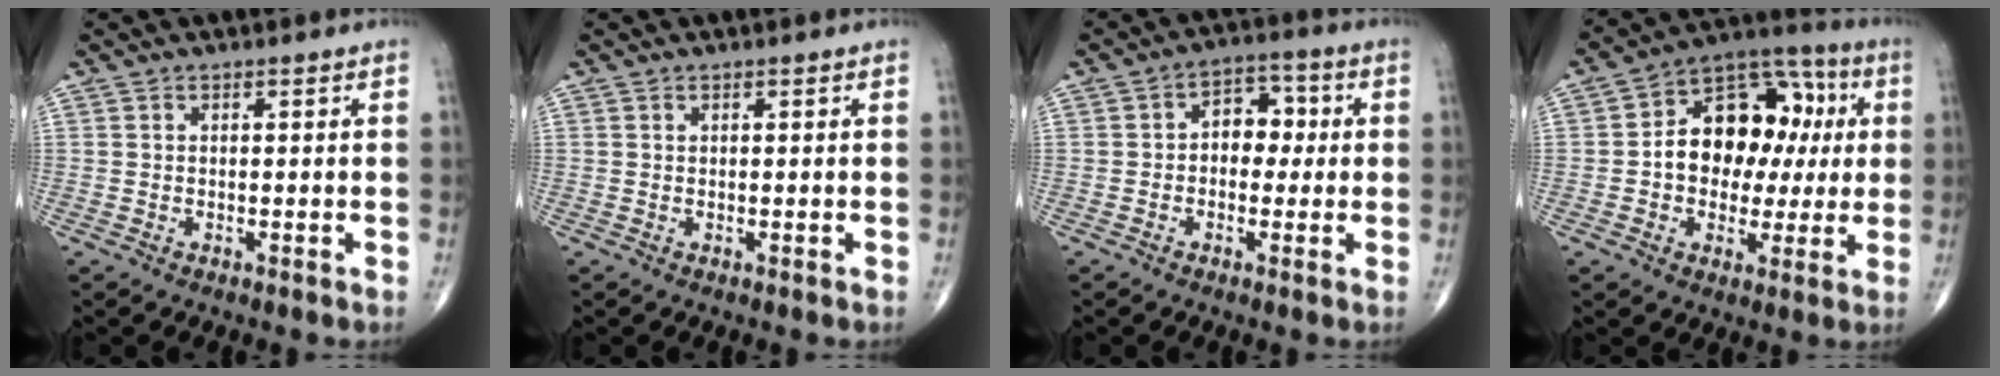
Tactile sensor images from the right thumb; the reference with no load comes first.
{"total": 0.0}
{"total": 6.7, "force": [0.1, 4.9, 4.6], "torque": [-0.029, 0.023, -0.009]}
{"total": 17.2, "force": [1.3, 12.2, 12.1], "torque": [-0.125, 0.037, 0.012]}